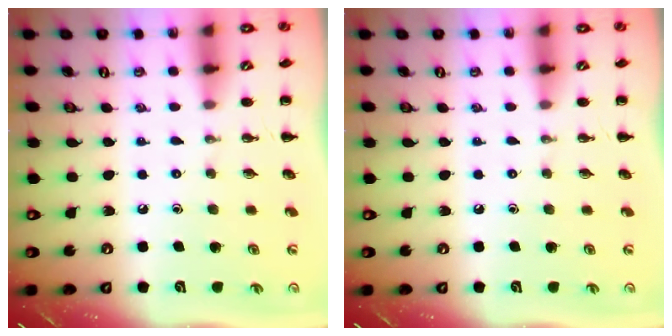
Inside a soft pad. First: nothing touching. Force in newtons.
{"total": 0.0}